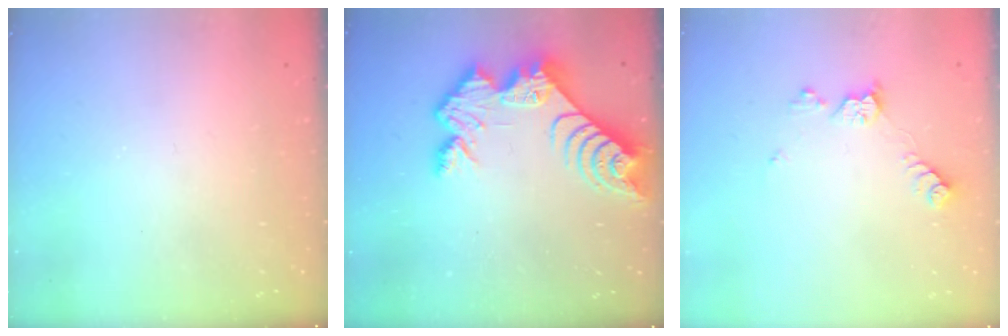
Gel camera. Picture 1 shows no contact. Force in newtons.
{"total": 12.1, "press": 12.1, "slide": 0.8}
{"total": 8.8, "press": 8.8, "slide": 0.4}